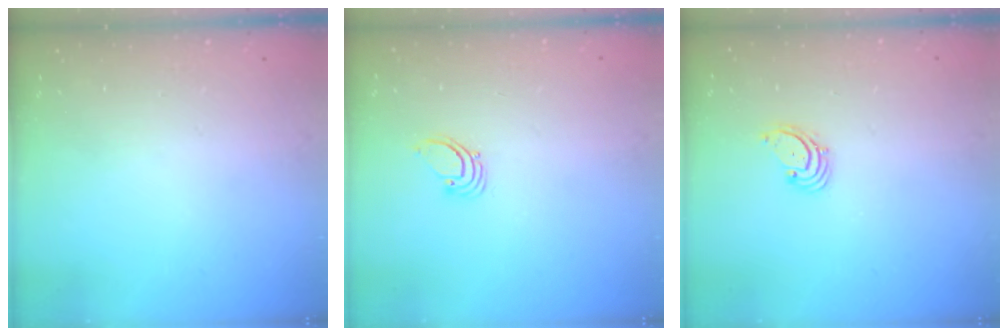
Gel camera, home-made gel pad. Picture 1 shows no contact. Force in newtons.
{"total": 2.2, "press": 2.2, "slide": 0.2}
{"total": 1.6, "press": 1.6, "slide": 0.2}